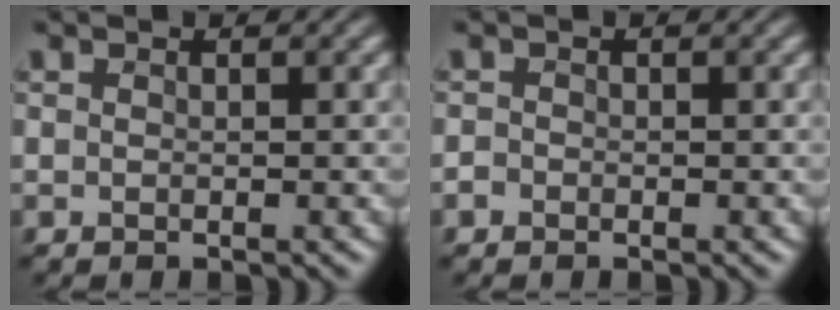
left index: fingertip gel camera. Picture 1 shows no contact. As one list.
[{"total": 0.6, "force": [-0.4, 0.4, 0.1], "torque": [0.001, -0.003, -0.009]}]